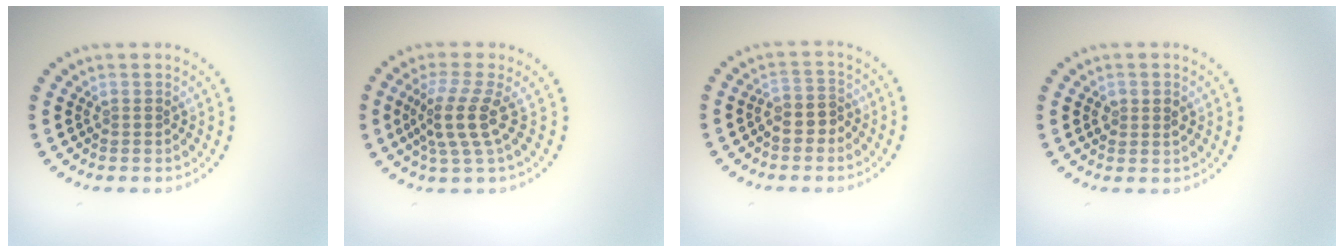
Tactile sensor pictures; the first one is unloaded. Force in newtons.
{"total": 3.7, "press": 2.8, "slide": 2.5}
{"total": 2.2, "press": 2.0, "slide": 0.9}
{"total": 1.5, "press": 1.5, "slide": 0.2}